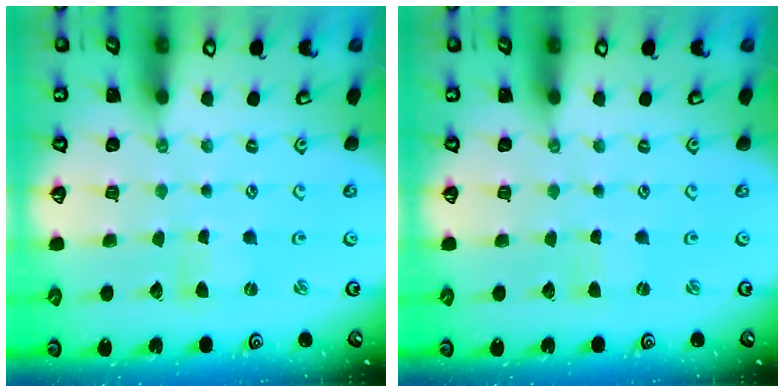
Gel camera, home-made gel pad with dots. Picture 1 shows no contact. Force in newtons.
{"total": 0.0}